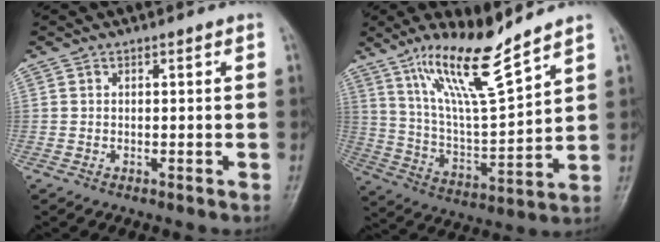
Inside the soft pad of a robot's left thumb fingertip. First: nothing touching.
{"total": 14.9, "force": [10.8, 1.9, 10.1], "torque": [-0.177, -0.068, 0.212]}